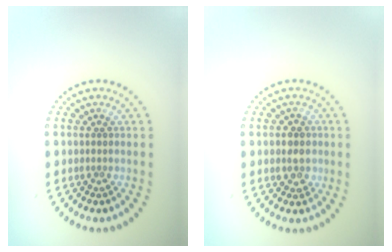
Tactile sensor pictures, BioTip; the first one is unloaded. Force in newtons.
{"total": 2.2, "press": 2.1, "slide": 0.7}